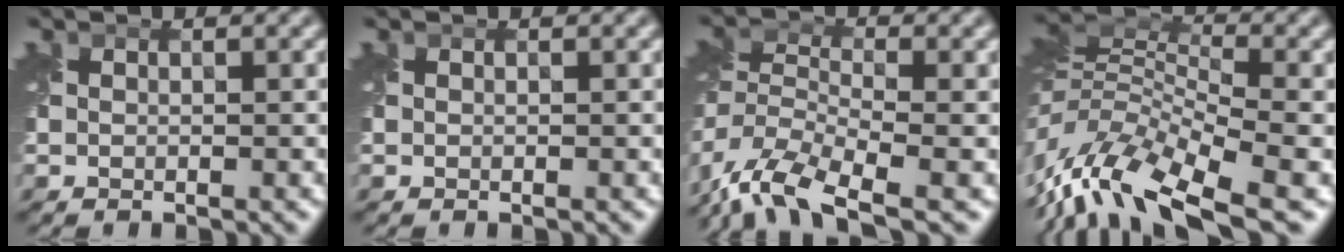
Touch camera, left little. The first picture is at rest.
{"total": 0.0}
{"total": 9.9, "force": [-7.6, 3.1, 5.6], "torque": [-0.115, -0.015, -0.145]}
{"total": 11.5, "force": [-5.9, 4.8, 8.7], "torque": [-0.172, 0.004, -0.120]}